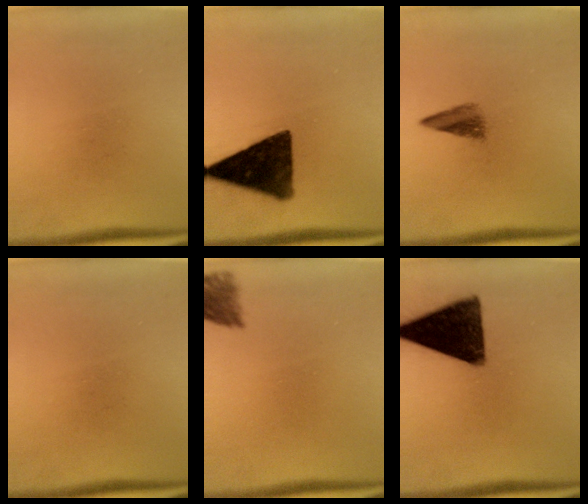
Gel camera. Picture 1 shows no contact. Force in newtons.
{"total": 13.2}
{"total": 2.9}
{"total": 0.0}
{"total": 4.0}
{"total": 15.0}